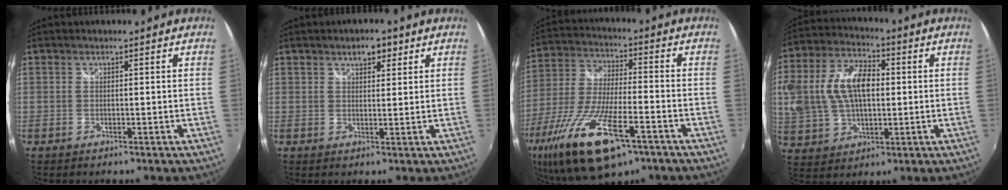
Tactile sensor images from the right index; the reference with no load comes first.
{"total": 3.7, "force": [2.2, 2.0, 2.2], "torque": [-0.030, 0.011, 0.033]}
{"total": 22.8, "force": [-12.5, 7.9, 17.4], "torque": [-0.362, -0.063, -0.224]}
{"total": 17.8, "force": [2.0, 10.7, 14.0], "torque": [-0.304, 0.023, 0.041]}